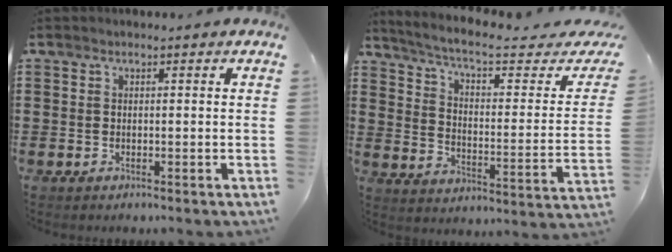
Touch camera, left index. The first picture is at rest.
{"total": 6.0, "force": [4.6, 0.7, 3.9], "torque": [-0.095, -0.035, 0.074]}